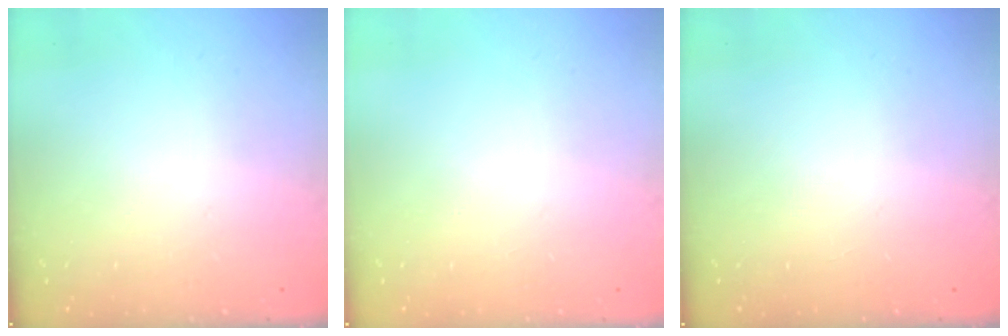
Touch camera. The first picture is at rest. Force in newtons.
{"total": 0.0}
{"total": 0.0}